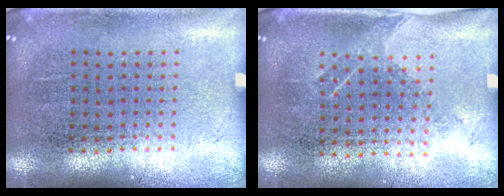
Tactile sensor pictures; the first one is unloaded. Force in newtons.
{"total": 1.1, "press": 0.9, "slide": 0.7}